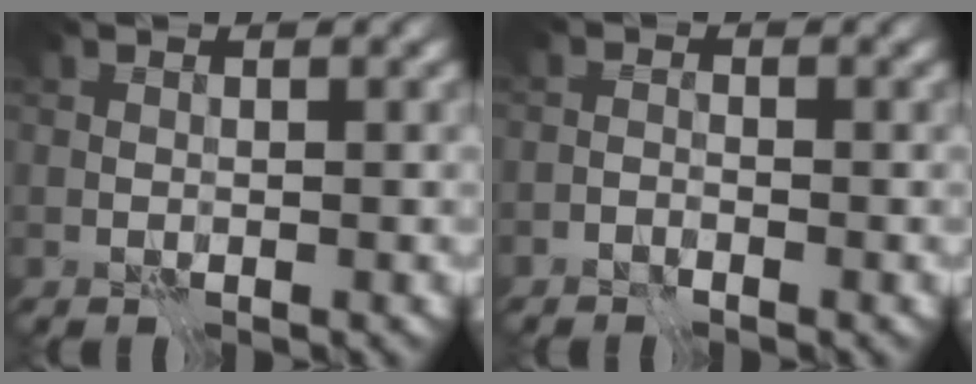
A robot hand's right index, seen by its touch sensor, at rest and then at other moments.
{"total": 1.0, "force": [-1.0, 0.0, 0.1], "torque": [0.006, 0.011, -0.023]}